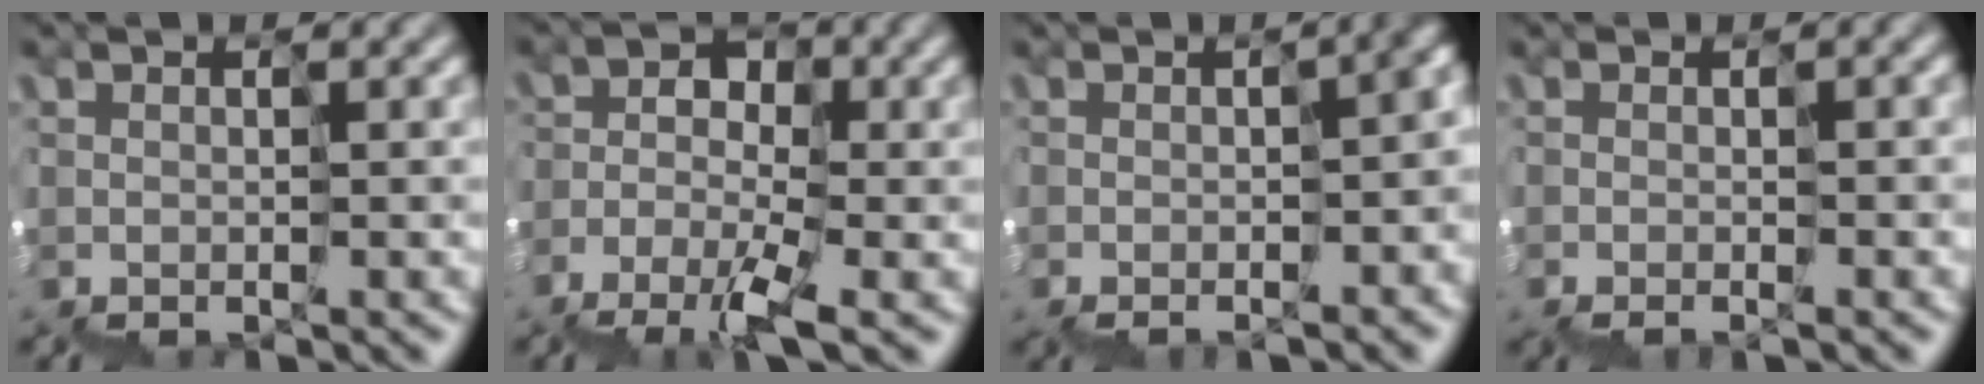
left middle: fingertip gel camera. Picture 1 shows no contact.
{"total": 1.8, "force": [-1.5, 1.0, 0.3], "torque": [-0.015, 0.014, -0.042]}
{"total": 7.4, "force": [-1.8, 3.4, 6.3], "torque": [-0.030, 0.010, -0.020]}
{"total": 0.9, "force": [-0.2, -0.6, -0.6], "torque": [0.019, 0.000, -0.003]}